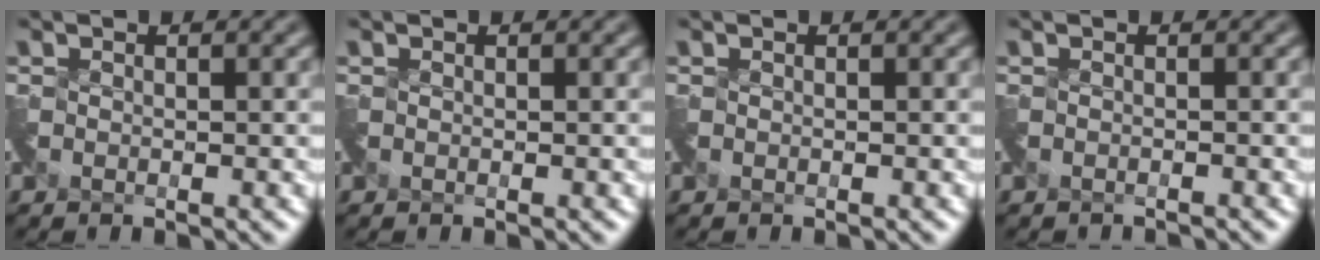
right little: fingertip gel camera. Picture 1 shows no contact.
{"total": 0.0}
{"total": 0.0}
{"total": 1.5, "force": [-1.4, 0.3, 0.3], "torque": [-0.006, -0.020, -0.027]}